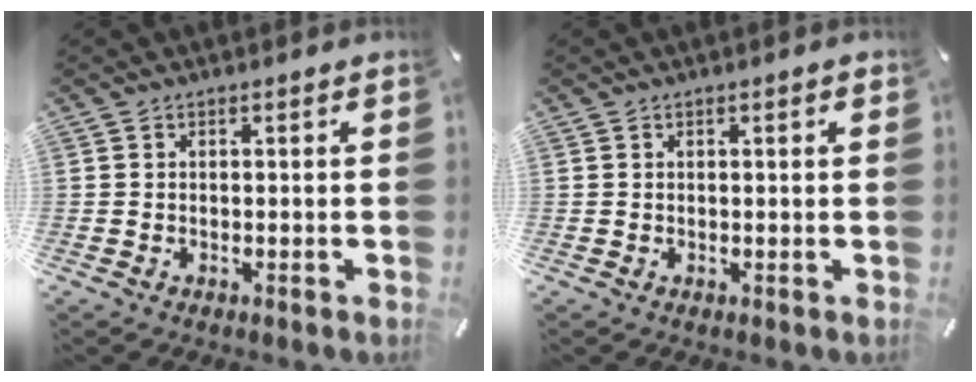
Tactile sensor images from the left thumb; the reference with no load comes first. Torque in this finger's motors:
{"motor_torque": [-0.49, -0.05, -0.03, 0.27, -0.06]}